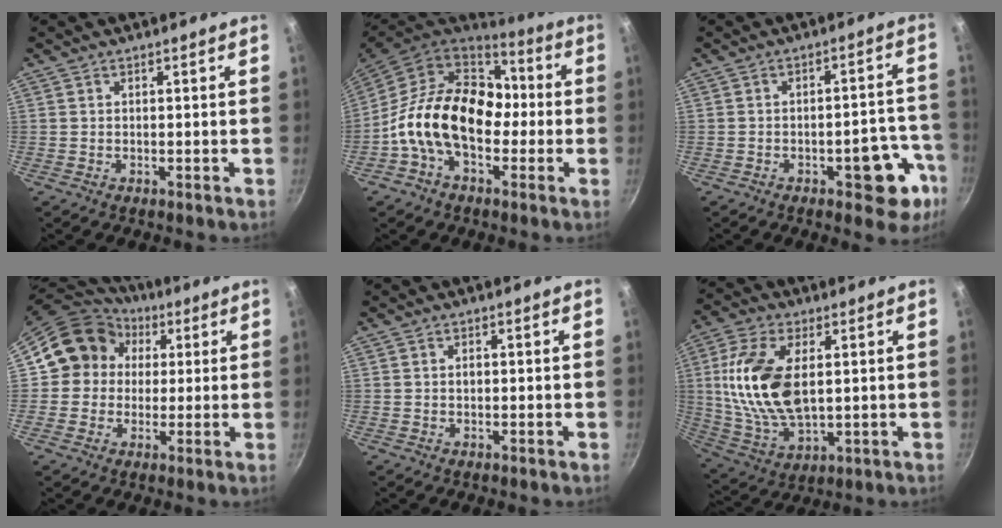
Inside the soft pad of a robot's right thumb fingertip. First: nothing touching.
{"total": 19.4, "force": [-1.9, 13.2, 14.1], "torque": [-0.202, 0.042, -0.050]}
{"total": 10.9, "force": [-5.0, 5.1, 8.2], "torque": [-0.046, 0.040, -0.057]}
{"total": 13.3, "force": [2.7, 12.1, 4.8], "torque": [-0.045, 0.027, 0.028]}
{"total": 0.9, "force": [0.1, 0.7, 0.6], "torque": [-0.010, 0.003, 0.002]}
{"total": 17.2, "force": [2.6, 9.3, 14.3], "torque": [-0.273, -0.006, 0.057]}